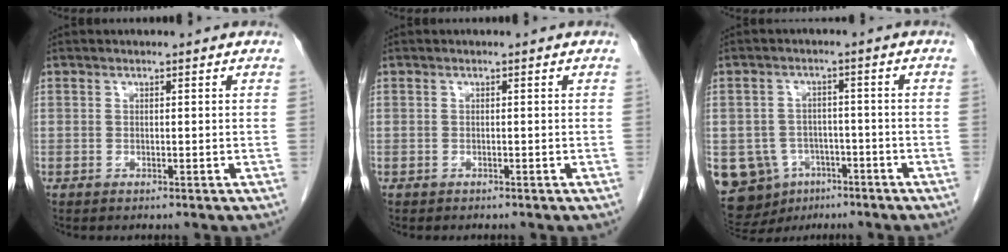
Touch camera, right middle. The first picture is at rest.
{"total": 0.0}
{"total": 12.3, "force": [-5.4, 10.3, 4.0], "torque": [-0.103, 0.015, -0.071]}